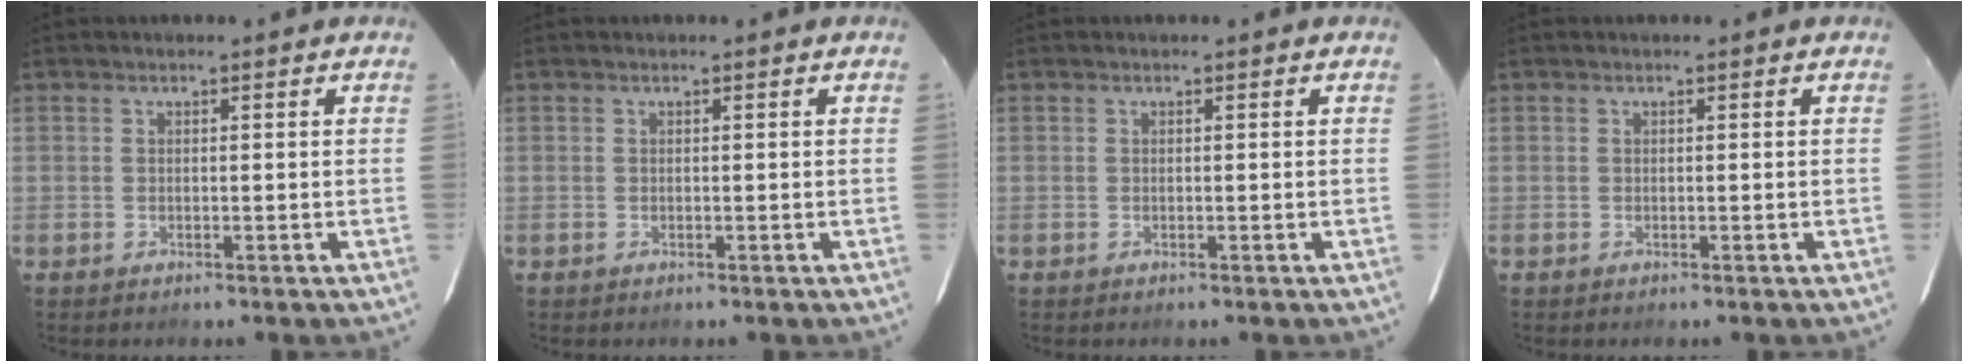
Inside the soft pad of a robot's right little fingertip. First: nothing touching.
{"total": 0.0}
{"total": 0.0}
{"total": 0.0}